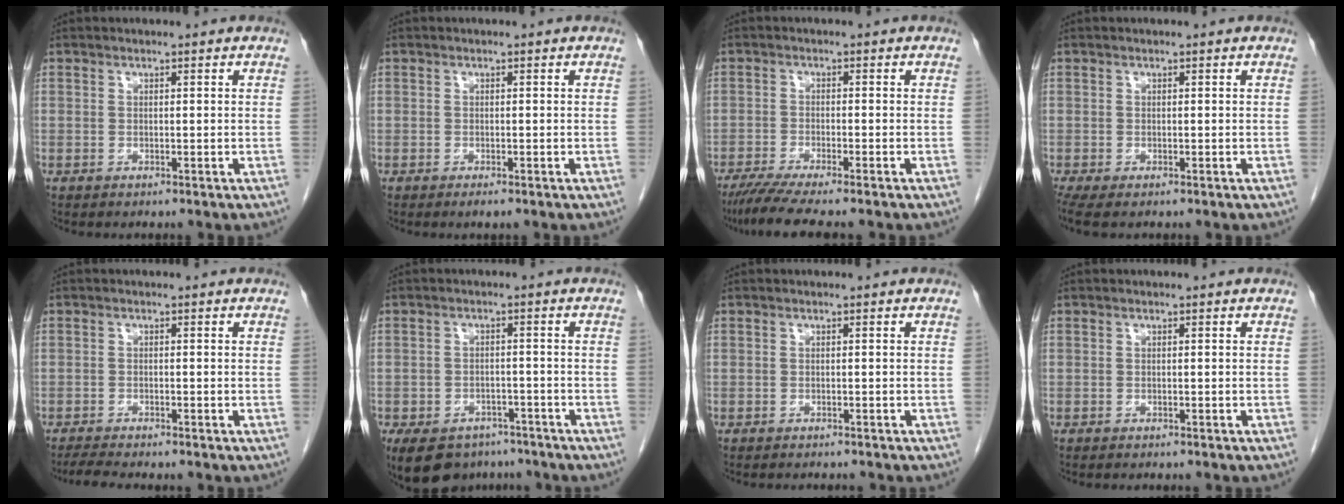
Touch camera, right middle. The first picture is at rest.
{"total": 0.9, "force": [-0.6, 0.1, 0.6], "torque": [-0.013, -0.004, -0.007]}
{"total": 7.1, "force": [-5.9, -0.5, 4.0], "torque": [-0.064, -0.022, -0.097]}
{"total": 3.0, "force": [-2.0, 1.0, 1.9], "torque": [-0.036, -0.010, -0.034]}
{"total": 4.6, "force": [-4.1, 0.2, 2.1], "torque": [-0.038, -0.016, -0.064]}
{"total": 11.9, "force": [-8.7, 7.1, 3.8], "torque": [-0.081, 0.001, -0.115]}
{"total": 3.8, "force": [-3.6, 0.6, 1.1], "torque": [-0.008, -0.006, -0.042]}
{"total": 2.9, "force": [-2.6, 0.5, 1.1], "torque": [-0.014, -0.003, -0.030]}